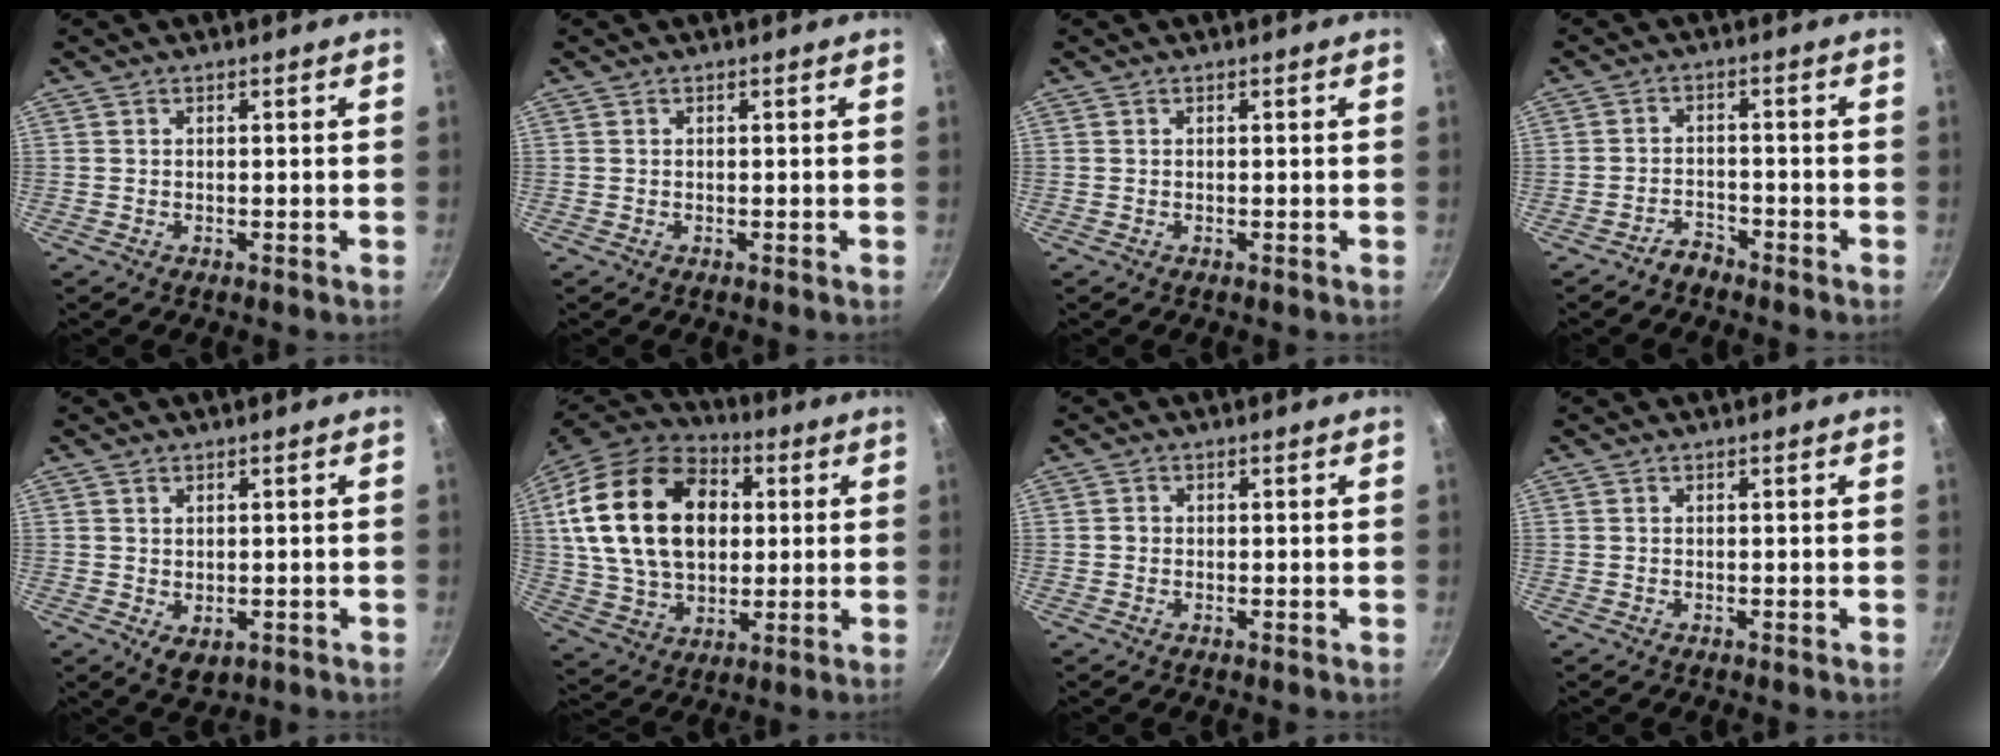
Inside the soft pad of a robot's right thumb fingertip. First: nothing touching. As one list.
[{"total": 0.0}, {"total": 0.0}, {"total": 2.9, "force": [-2.6, 1.2, 0.5], "torque": [0.004, 0.033, -0.045]}, {"total": 3.3, "force": [0.0, 2.5, 2.1], "torque": [-0.024, -0.008, 0.006]}, {"total": 26.4, "force": [5.0, 18.0, 18.6], "torque": [-0.323, 0.011, 0.090]}, {"total": 0.8, "force": [-0.1, 0.8, 0.2], "torque": [-0.001, 0.003, -0.004]}, {"total": 0.0}]